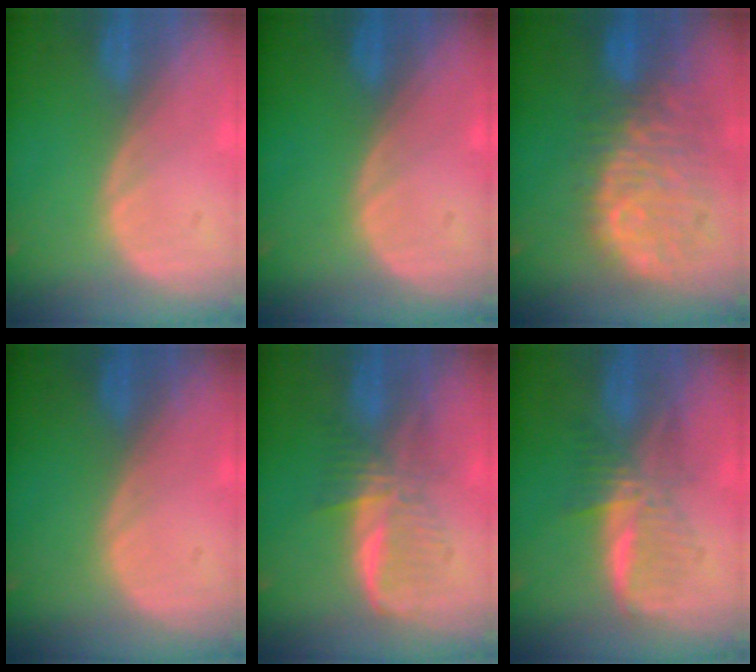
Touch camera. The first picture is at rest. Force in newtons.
{"total": 0.0}
{"total": 11.4, "press": 9.7, "slide": 5.9}
{"total": 0.0}
{"total": 5.9, "press": 5.9, "slide": 0.8}
{"total": 5.9, "press": 5.8, "slide": 1.1}